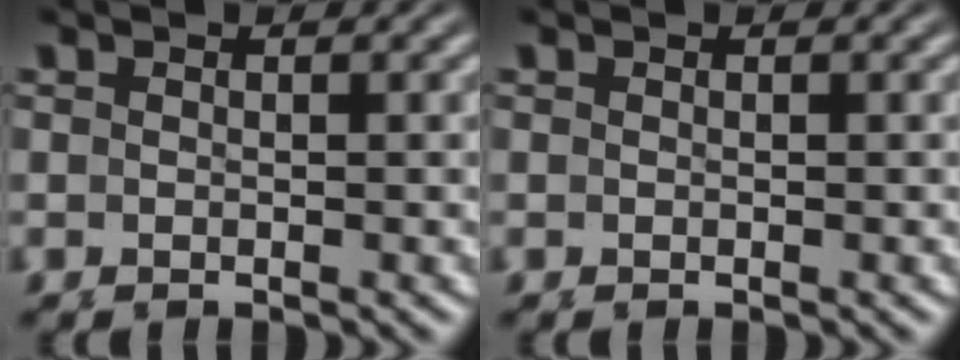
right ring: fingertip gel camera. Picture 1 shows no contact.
{"total": 0.0}